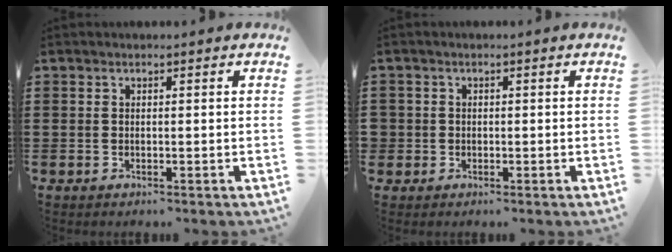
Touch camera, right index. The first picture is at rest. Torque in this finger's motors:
{"motor_torque": [2.14, 0.00, 0.06, 0.00]}